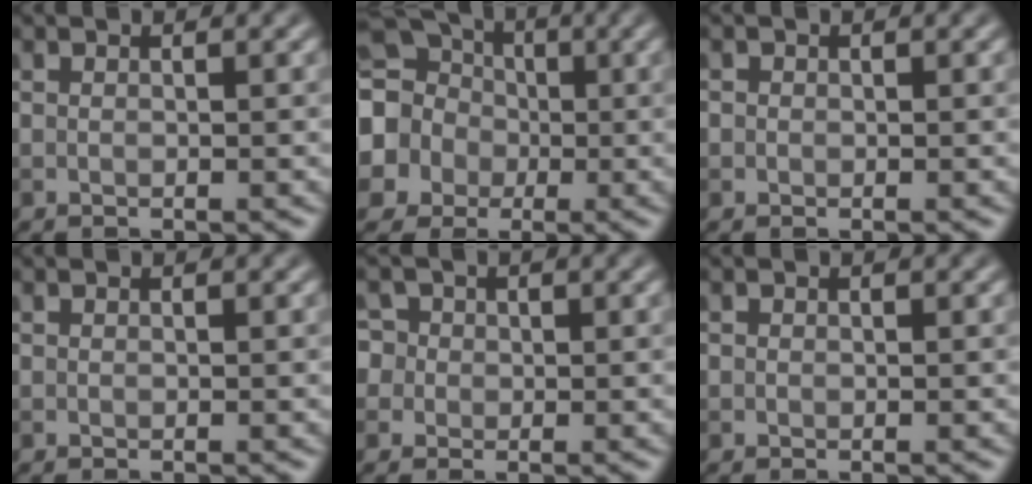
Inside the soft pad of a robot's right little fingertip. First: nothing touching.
{"total": 15.9, "force": [0.1, 14.8, 5.9], "torque": [-0.157, -0.001, -0.042]}
{"total": 0.6, "force": [0.1, 0.6, 0.0], "torque": [0.005, -0.003, -0.001]}
{"total": 0.0}
{"total": 4.0, "force": [1.1, 3.6, 1.4], "torque": [-0.009, 0.034, -0.005]}
{"total": 0.0}